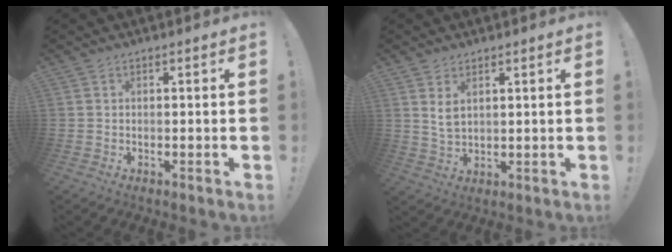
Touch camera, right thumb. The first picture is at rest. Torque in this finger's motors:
{"motor_torque": [-0.19, -0.13, -0.18, 0.38, -0.11]}